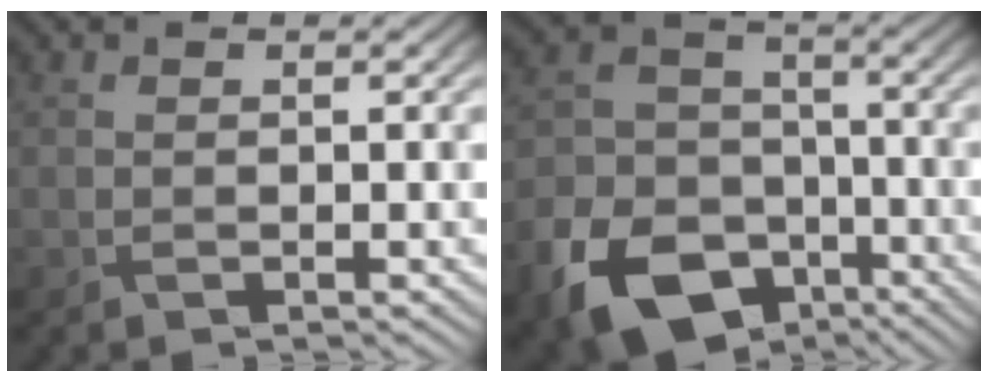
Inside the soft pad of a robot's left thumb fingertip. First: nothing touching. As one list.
[{"total": 14.0, "force": [-7.9, 9.2, 6.9], "torque": [-0.175, -0.040, -0.148]}]